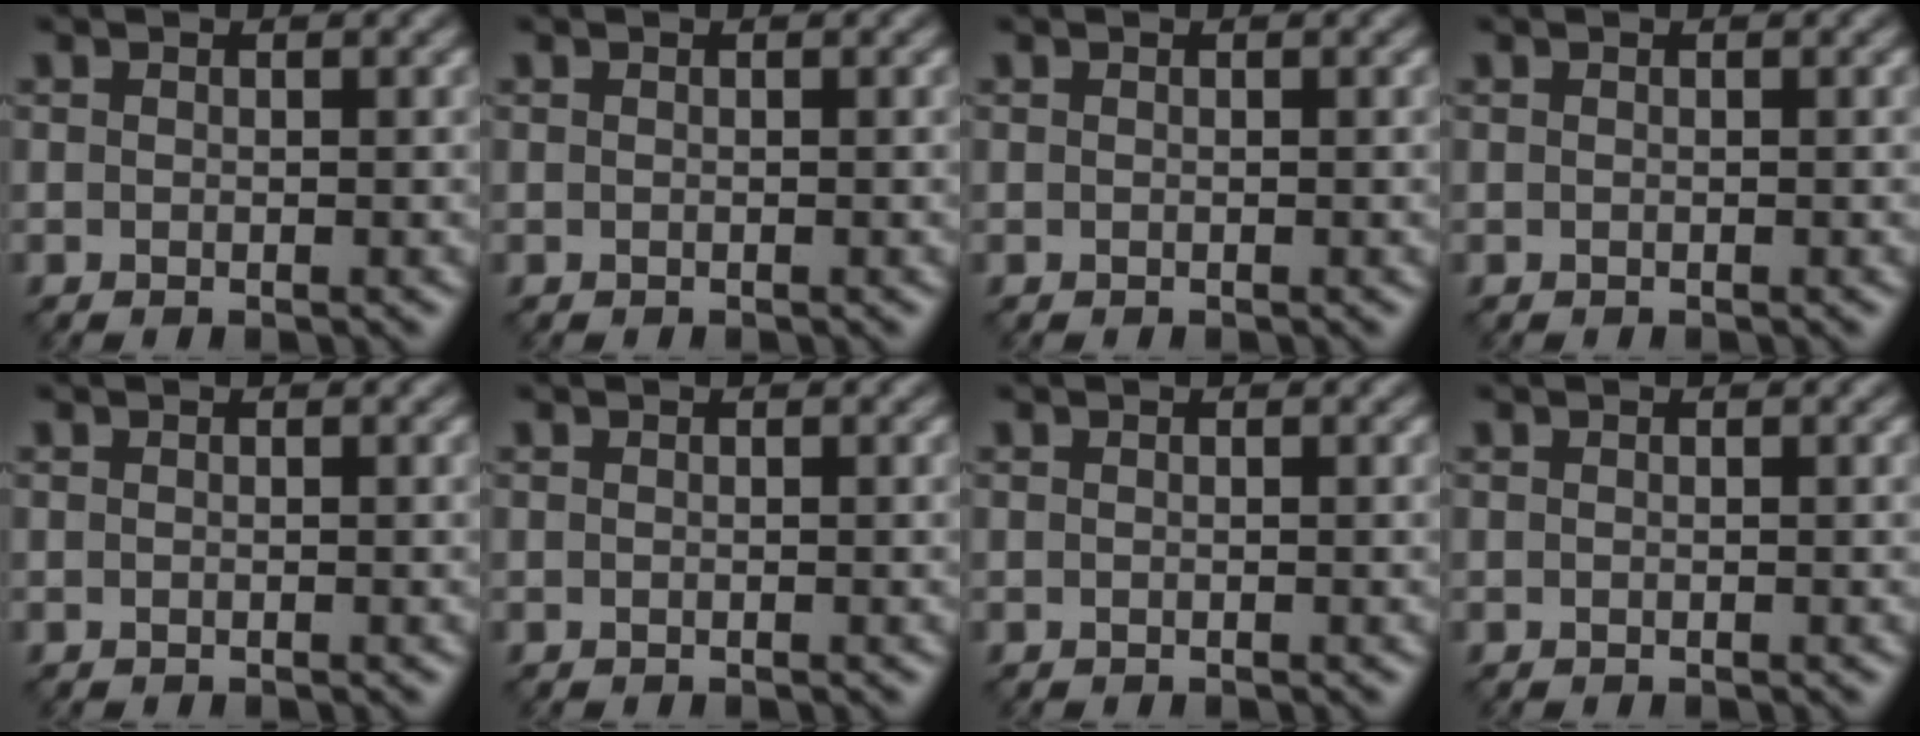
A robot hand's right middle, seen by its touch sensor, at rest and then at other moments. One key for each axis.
{"total": 0.0}
{"total": 0.0}
{"total": 0.0}
{"total": 0.0}
{"total": 0.0}
{"total": 0.0}
{"total": 0.0}